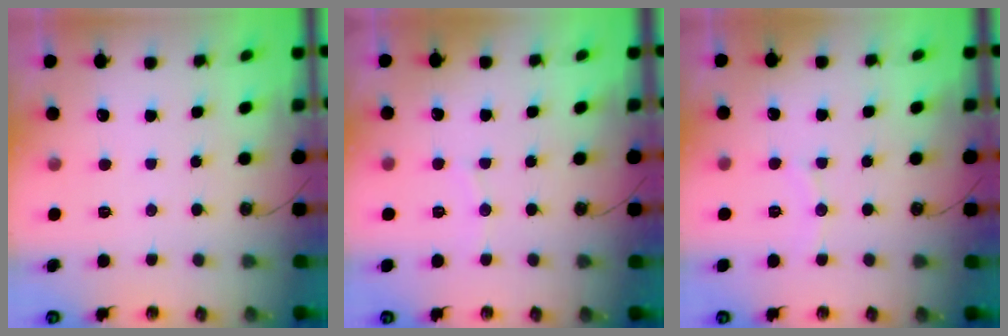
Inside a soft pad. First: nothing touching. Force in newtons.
{"total": 3.7, "press": 3.6, "slide": 0.8}
{"total": 4.3, "press": 4.3, "slide": 0.4}